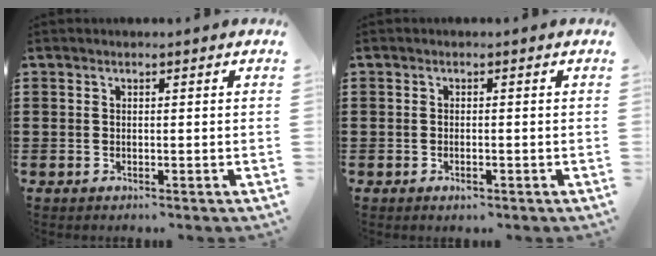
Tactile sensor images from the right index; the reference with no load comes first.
{"total": 0.9, "force": [-0.5, 0.1, 0.7], "torque": [-0.017, -0.009, -0.006]}